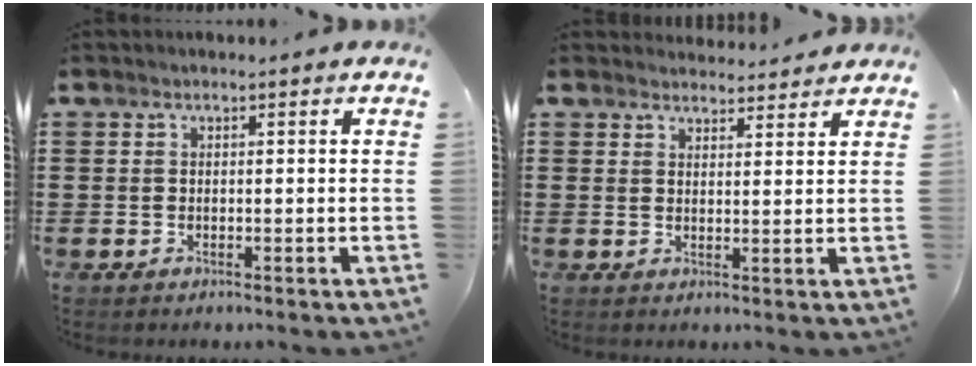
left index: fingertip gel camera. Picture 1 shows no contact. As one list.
[{"total": 2.6, "force": [2.6, 0.5, 0.0], "torque": [0.000, -0.010, 0.047]}]